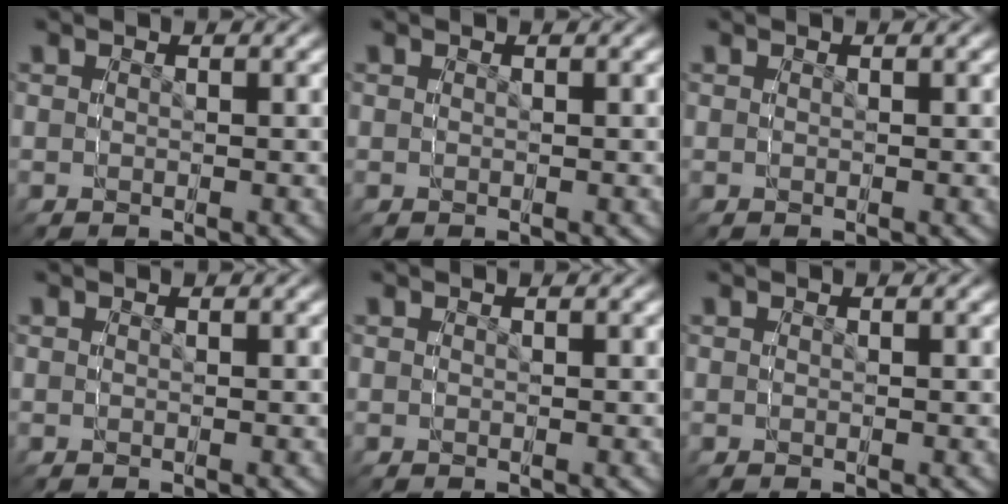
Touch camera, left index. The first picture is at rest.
{"total": 0.0}
{"total": 0.0}
{"total": 0.0}
{"total": 0.0}
{"total": 0.0}